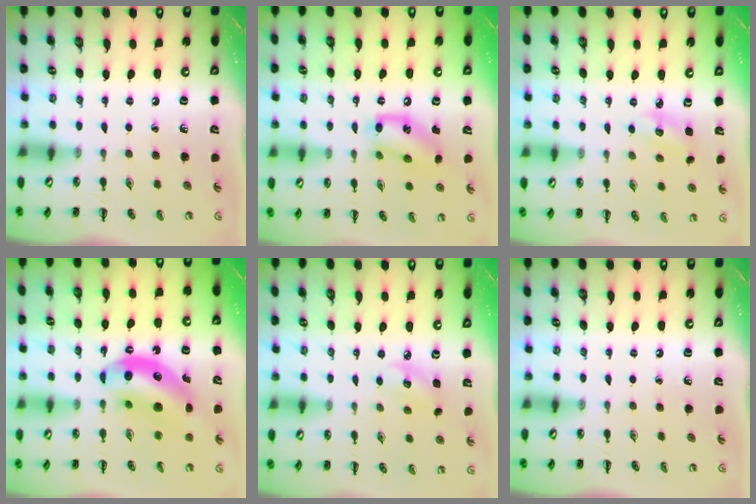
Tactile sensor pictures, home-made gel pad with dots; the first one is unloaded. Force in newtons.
{"total": 13.4, "press": 13.1, "slide": 2.4}
{"total": 4.0, "press": 3.9, "slide": 1.1}
{"total": 11.9, "press": 11.5, "slide": 3.2}
{"total": 5.5, "press": 5.4, "slide": 1.0}
{"total": 0.0}